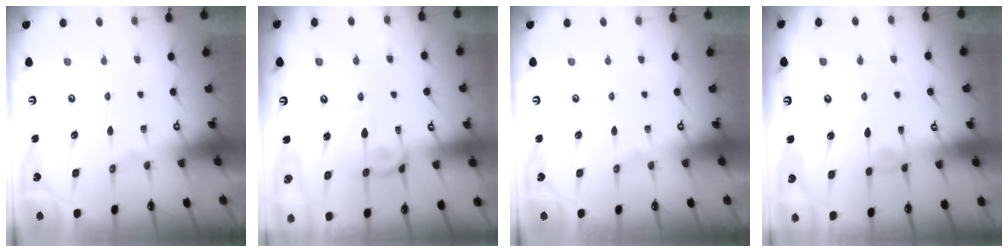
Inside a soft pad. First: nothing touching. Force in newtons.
{"total": 2.7, "press": 2.6, "slide": 0.9}
{"total": 0.0}
{"total": 2.9, "press": 2.9, "slide": 0.3}